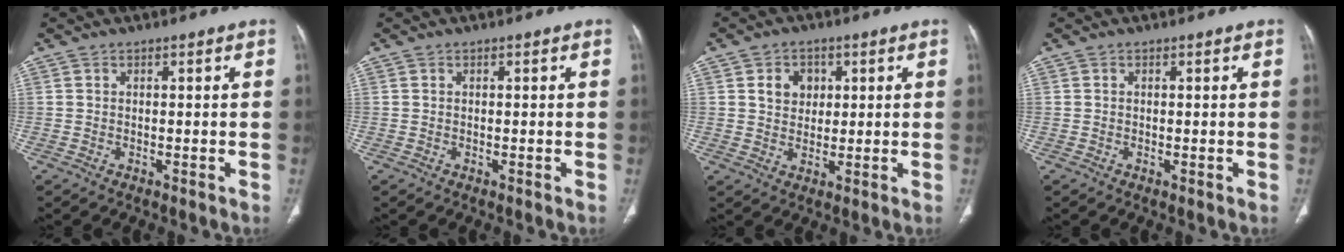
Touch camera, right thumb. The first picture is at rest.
{"total": 0.0}
{"total": 5.2, "force": [1.6, 4.3, 2.4], "torque": [-0.013, -0.005, 0.026]}
{"total": 0.0}